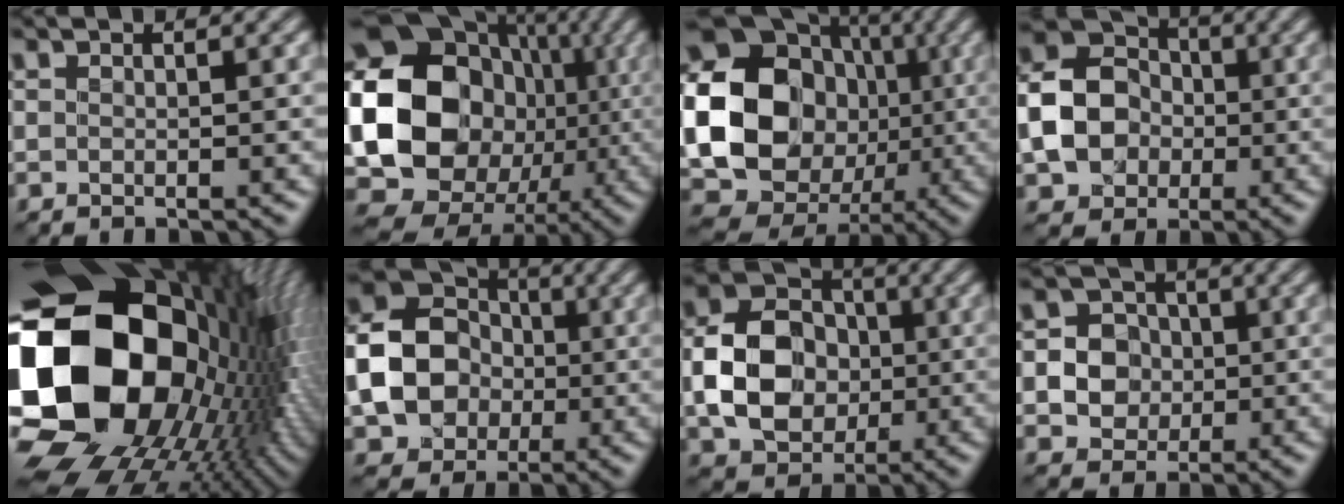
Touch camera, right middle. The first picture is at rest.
{"total": 21.4, "force": [-0.2, 18.6, 10.6], "torque": [-0.206, -0.011, -0.028]}
{"total": 24.1, "force": [-0.2, 21.9, 10.2], "torque": [-0.229, 0.010, -0.044]}
{"total": 7.6, "force": [-1.0, 6.3, 4.2], "torque": [-0.089, 0.006, -0.031]}
{"total": 23.7, "force": [-0.2, 17.5, 16.0], "torque": [-0.352, -0.039, 0.018]}
{"total": 9.7, "force": [-1.2, 7.9, 5.5], "torque": [-0.101, -0.007, -0.031]}
{"total": 8.2, "force": [-0.7, 6.5, 4.9], "torque": [-0.091, 0.007, -0.019]}
{"total": 5.1, "force": [-0.3, 4.8, 1.9], "torque": [-0.017, 0.019, -0.023]}